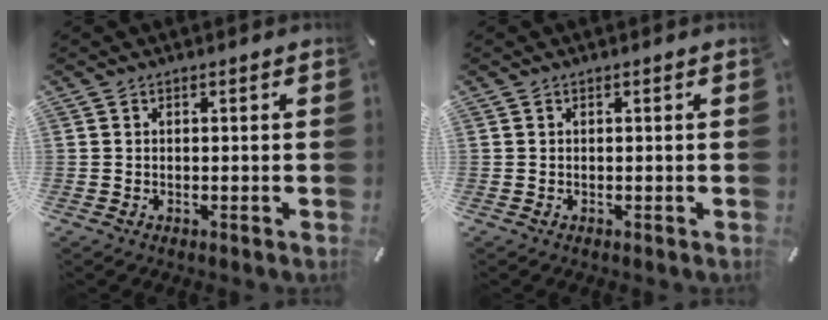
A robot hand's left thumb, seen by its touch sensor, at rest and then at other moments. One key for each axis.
{"total": 0.0}